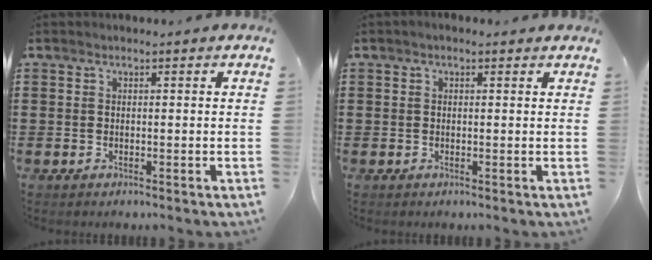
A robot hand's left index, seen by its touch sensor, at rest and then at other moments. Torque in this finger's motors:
{"motor_torque": [2.14, 0.00, 0.40, 0.02]}